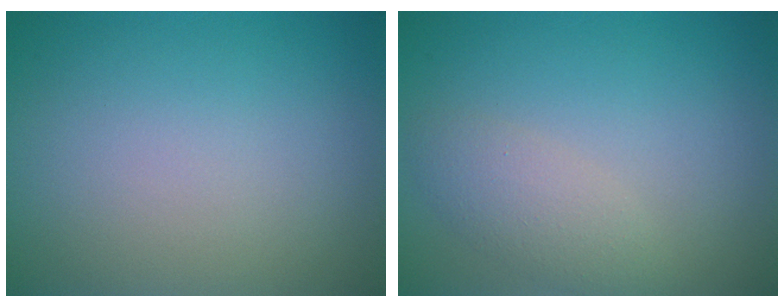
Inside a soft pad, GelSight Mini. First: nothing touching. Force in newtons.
{"total": 2.5, "press": 2.5, "slide": 0.1}